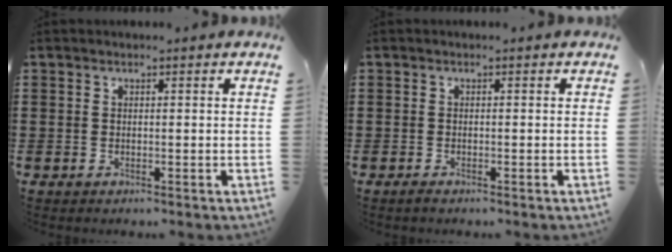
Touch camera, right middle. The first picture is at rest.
{"total": 0.5, "force": [-0.5, 0.1, 0.2], "torque": [-0.004, -0.004, -0.009]}